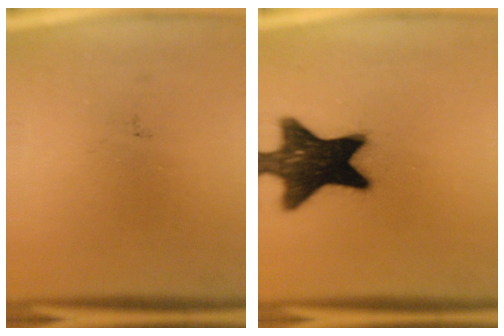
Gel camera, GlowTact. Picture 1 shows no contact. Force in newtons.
{"total": 17.8}